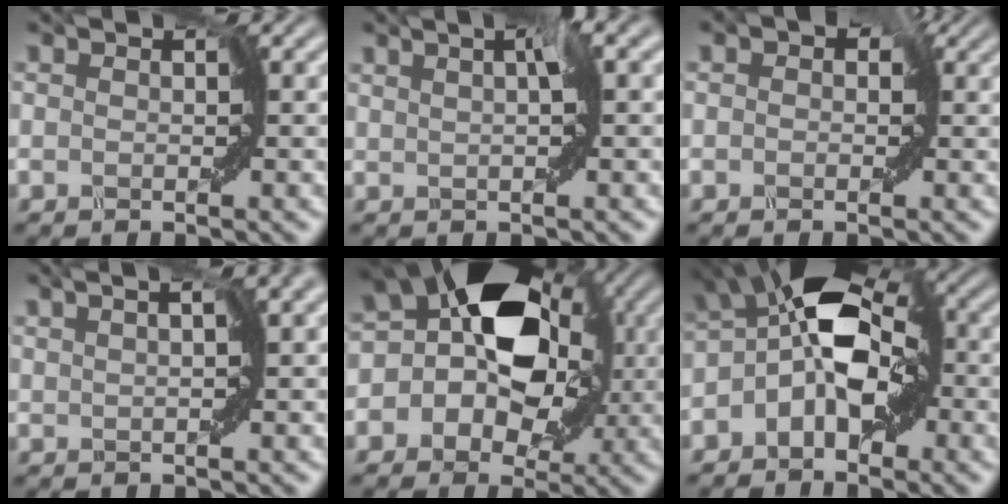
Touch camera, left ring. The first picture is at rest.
{"total": 1.3, "force": [0.5, -0.6, 1.1], "torque": [-0.034, -0.002, 0.015]}
{"total": 2.2, "force": [0.3, 1.6, 1.4], "torque": [-0.009, 0.007, 0.001]}
{"total": 1.1, "force": [0.4, -0.6, 0.9], "torque": [-0.027, -0.004, 0.013]}
{"total": 11.2, "force": [2.2, 7.6, 7.9], "torque": [-0.089, 0.021, 0.020]}
{"total": 6.4, "force": [-0.8, 3.5, 5.4], "torque": [-0.100, 0.015, -0.021]}